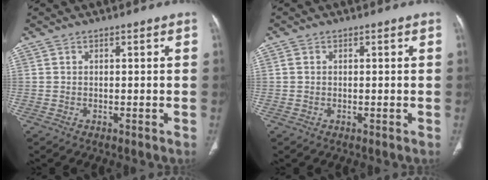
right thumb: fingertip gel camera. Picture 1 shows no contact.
{"total": 0.8, "force": [0.1, 0.7, 0.4], "torque": [-0.007, 0.001, 0.002]}